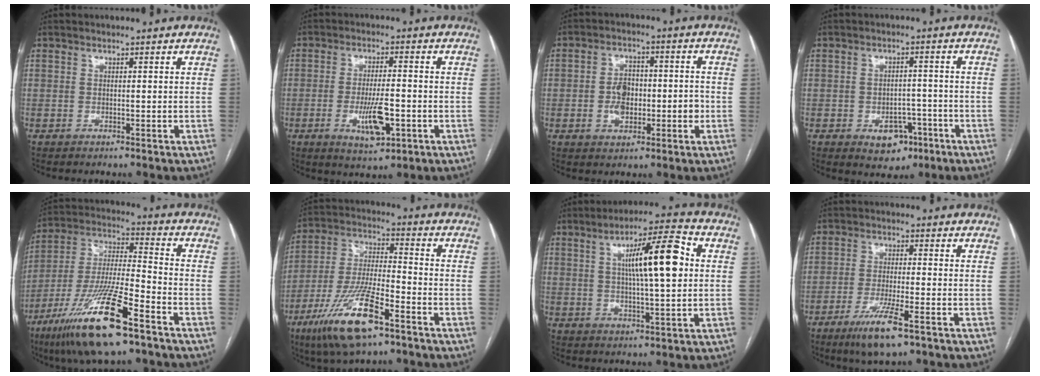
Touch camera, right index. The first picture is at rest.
{"total": 4.1, "force": [-1.1, 1.1, 3.8], "torque": [-0.072, -0.005, -0.013]}
{"total": 6.8, "force": [-1.2, 4.1, 5.2], "torque": [-0.093, 0.018, -0.016]}
{"total": 6.0, "force": [-3.0, 4.0, 3.4], "torque": [-0.041, 0.007, -0.035]}
{"total": 18.5, "force": [-11.0, 2.2, 14.8], "torque": [-0.311, -0.040, -0.203]}
{"total": 14.9, "force": [-8.5, 3.3, 11.7], "torque": [-0.241, -0.017, -0.152]}
{"total": 12.4, "force": [2.5, 1.6, 12.1], "torque": [-0.193, 0.019, 0.039]}
{"total": 7.7, "force": [-4.6, 0.6, 6.1], "torque": [-0.118, -0.017, -0.079]}